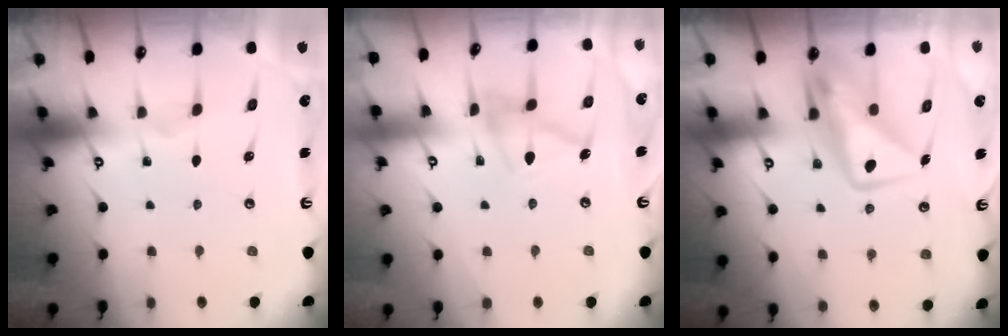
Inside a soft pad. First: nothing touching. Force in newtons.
{"total": 11.9, "press": 11.9, "slide": 0.7}
{"total": 10.7, "press": 10.7, "slide": 0.9}